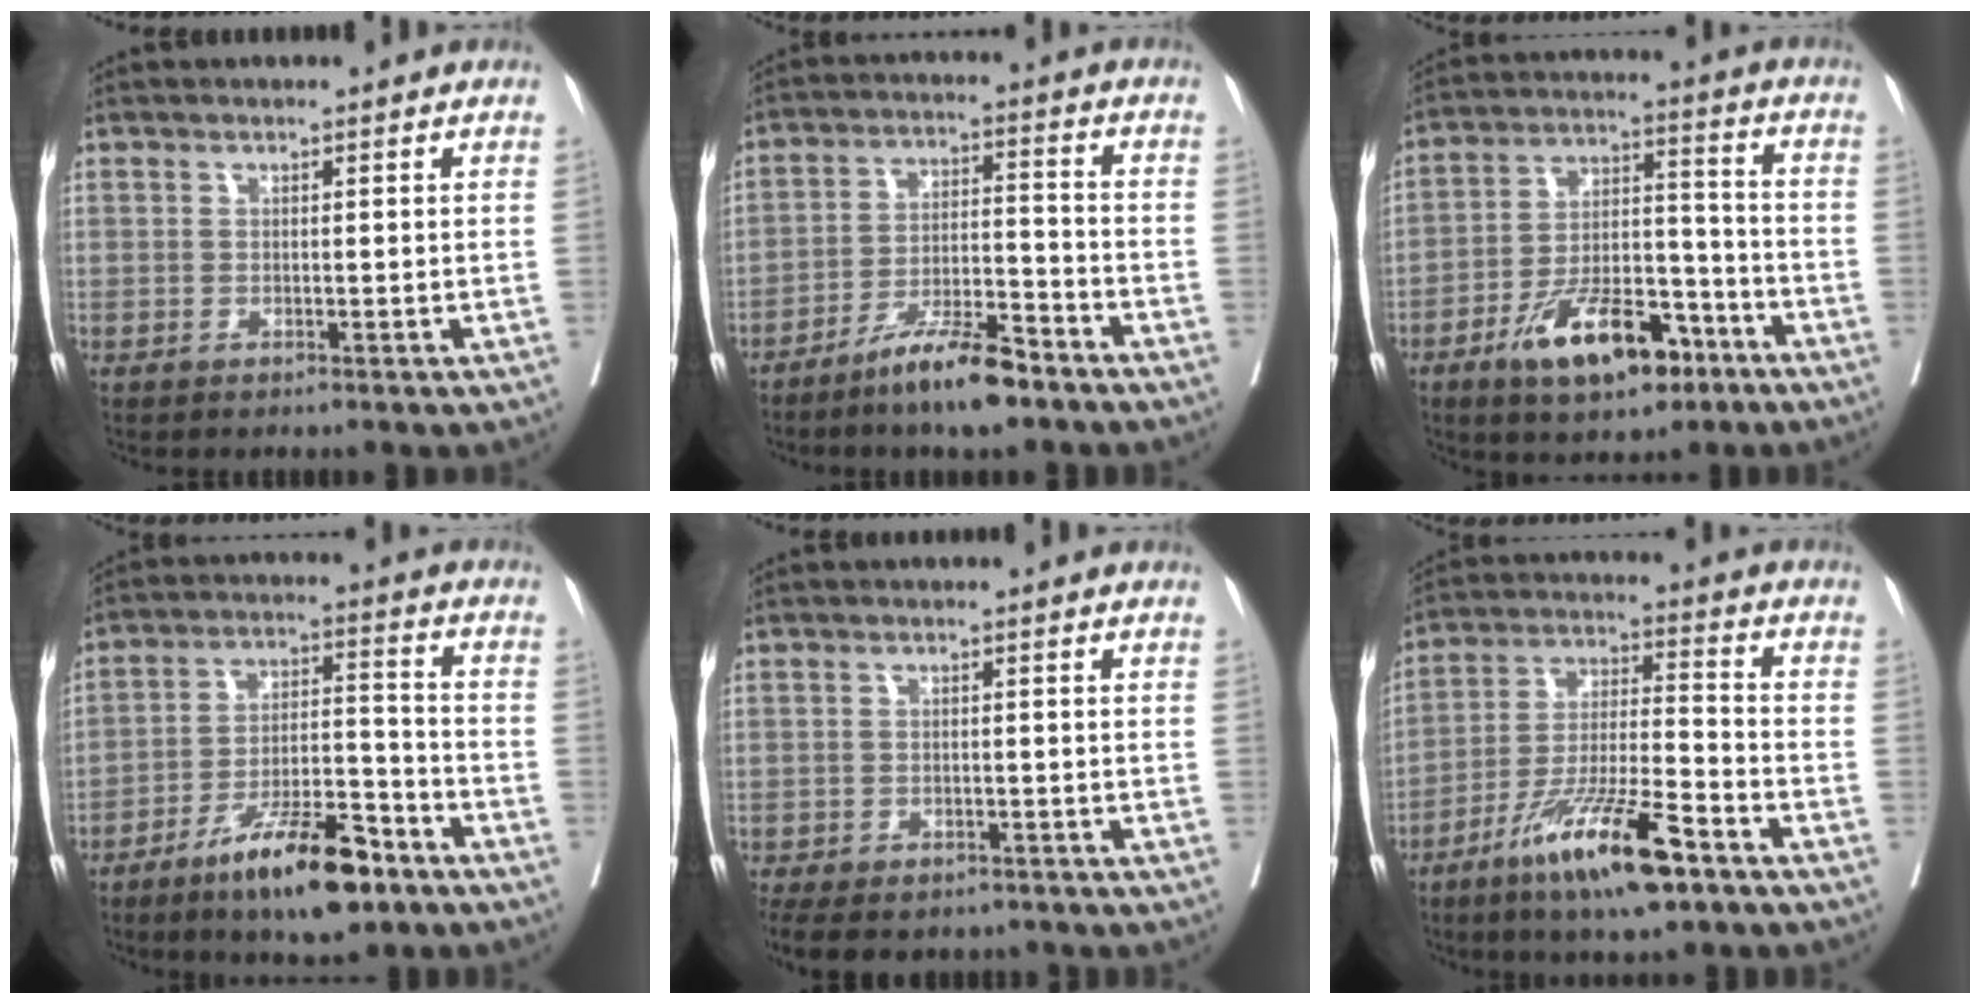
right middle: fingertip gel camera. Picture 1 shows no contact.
{"total": 8.7, "force": [-6.6, 1.2, 5.5], "torque": [-0.098, -0.006, -0.121]}
{"total": 14.0, "force": [-8.2, 5.6, 9.8], "torque": [-0.169, 0.010, -0.135]}
{"total": 13.5, "force": [-9.1, 3.2, 9.5], "torque": [-0.161, 0.002, -0.155]}
{"total": 12.7, "force": [-9.9, 5.9, 5.4], "torque": [-0.120, -0.011, -0.127]}
{"total": 14.7, "force": [-9.2, 2.1, 11.3], "torque": [-0.215, -0.026, -0.167]}